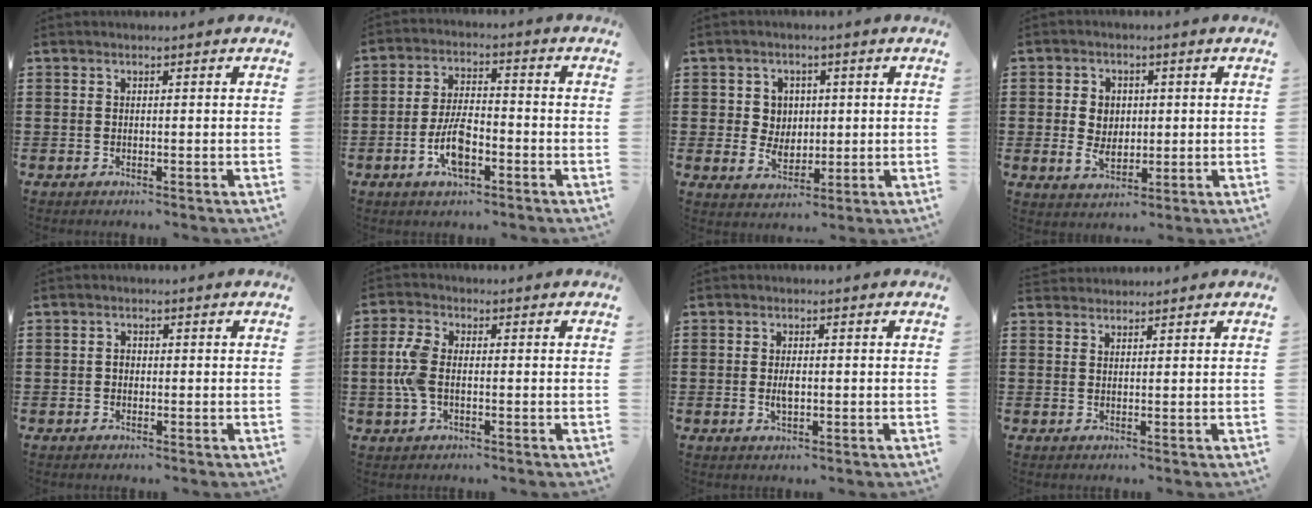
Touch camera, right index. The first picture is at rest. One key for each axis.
{"total": 7.3, "fx": -2.7, "fy": 3.2, "fz": 5.9, "tx": -0.132, "ty": 0.002, "tz": -0.056}
{"total": 4.1, "fx": 0.6, "fy": 3.8, "fz": 1.4, "tx": -0.035, "ty": 0.009, "tz": 0.007}
{"total": 4.4, "fx": 0.0, "fy": 3.5, "fz": 2.7, "tx": -0.059, "ty": 0.005, "tz": -0.006}
{"total": 1.0, "fx": -0.2, "fy": 0.7, "fz": 0.7, "tx": -0.014, "ty": 0.002, "tz": -0.004}
{"total": 5.7, "fx": -0.4, "fy": 3.3, "fz": 4.6, "tx": -0.123, "ty": -0.004, "tz": -0.016}
{"total": 2.3, "fx": -0.2, "fy": 1.0, "fz": 2.1, "tx": -0.039, "ty": 0.002, "tz": -0.003}
{"total": 1.5, "fx": 1.5, "fy": 0.2, "fz": -0.4, "tx": 0.003, "ty": 0.001, "tz": 0.030}